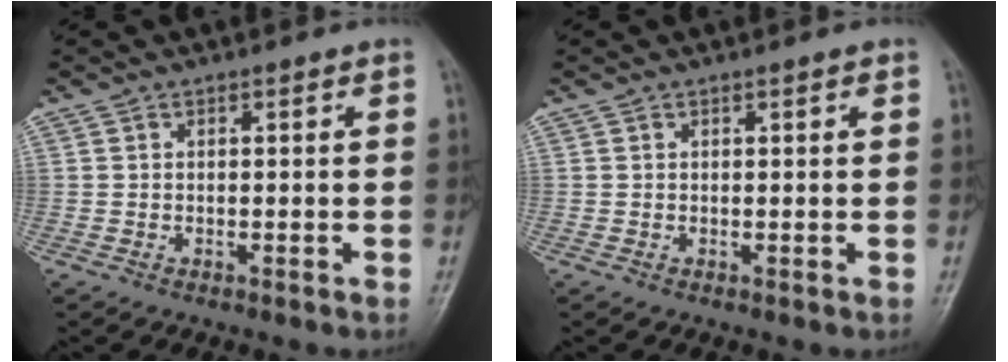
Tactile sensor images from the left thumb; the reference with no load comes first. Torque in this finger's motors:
{"motor_torque": [-0.20, -0.10, -0.15, -0.10, -0.02]}